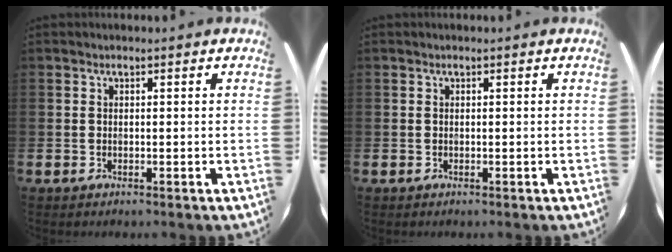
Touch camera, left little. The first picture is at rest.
{"total": 0.0}